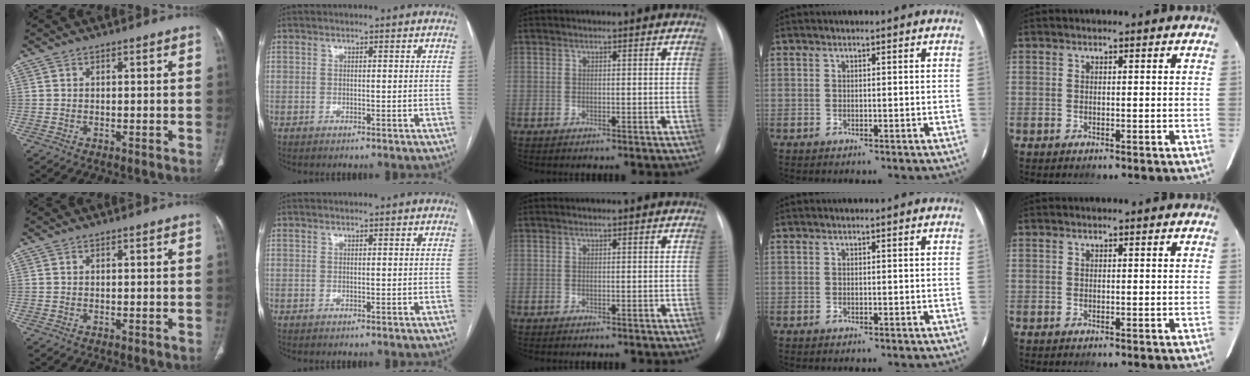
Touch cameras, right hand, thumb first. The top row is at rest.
{}